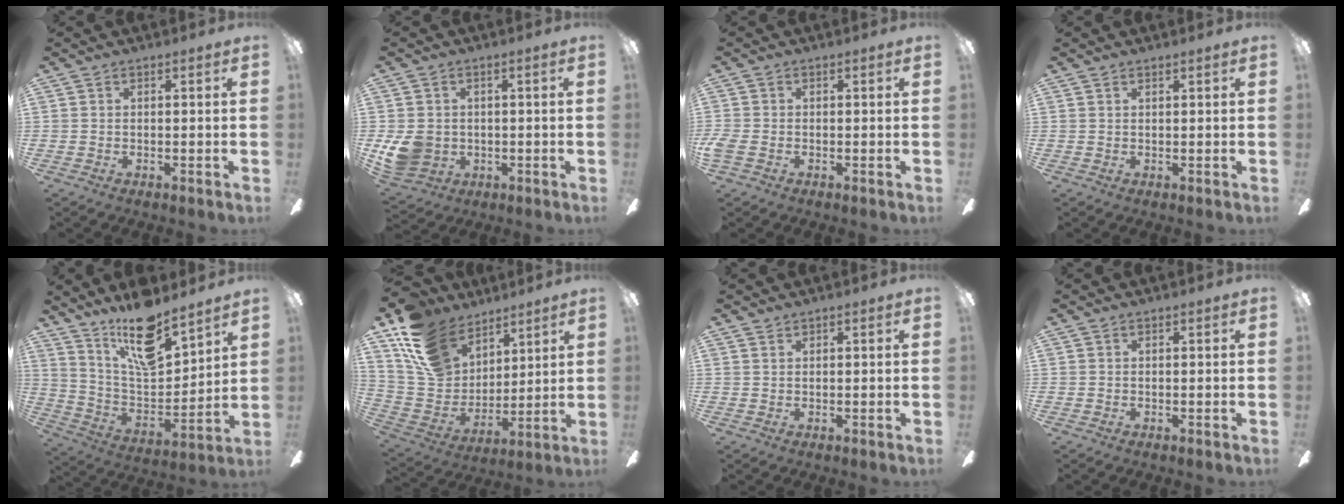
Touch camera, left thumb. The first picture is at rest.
{"total": 7.5, "force": [-0.1, 6.8, 3.2], "torque": [-0.073, 0.003, 0.002]}
{"total": 2.3, "force": [-0.8, 1.7, 1.3], "torque": [-0.034, -0.002, -0.017]}
{"total": 0.6, "force": [0.6, 0.1, 0.0], "torque": [0.000, 0.000, 0.011]}
{"total": 17.2, "force": [13.1, 6.1, 9.4], "torque": [-0.170, -0.087, 0.229]}
{"total": 18.3, "force": [11.5, 12.3, 7.3], "torque": [-0.162, -0.054, 0.226]}
{"total": 0.6, "force": [0.5, 0.2, -0.1], "torque": [0.001, 0.000, 0.010]}
{"total": 0.0}